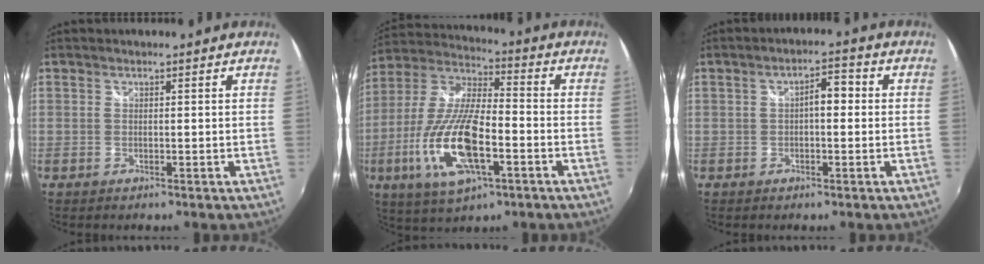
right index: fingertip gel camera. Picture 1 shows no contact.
{"total": 18.5, "force": [-6.1, 6.3, 16.2], "torque": [-0.343, -0.017, -0.115]}
{"total": 3.9, "force": [0.1, 1.7, 3.5], "torque": [-0.056, 0.014, 0.002]}